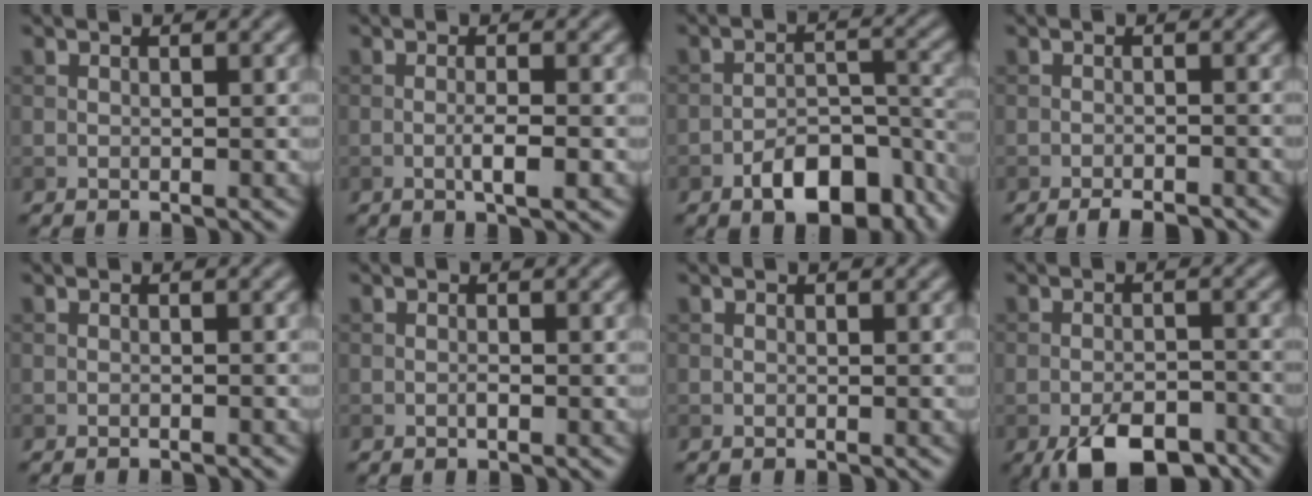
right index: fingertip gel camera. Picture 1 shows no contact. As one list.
[{"total": 2.2, "force": [-0.7, 0.3, 2.1], "torque": [-0.036, 0.002, -0.014]}, {"total": 7.8, "force": [-4.9, 3.7, 4.8], "torque": [-0.064, 0.003, -0.083]}, {"total": 2.6, "force": [-2.2, 0.5, 1.4], "torque": [-0.022, 0.001, -0.034]}, {"total": 0.8, "force": [-0.7, 0.1, 0.3], "torque": [0.001, 0.001, -0.013]}, {"total": 0.5, "force": [-0.2, 0.1, 0.5], "torque": [-0.009, 0.000, -0.005]}, {"total": 0.0}, {"total": 7.6, "force": [-4.8, 3.2, 4.9], "torque": [-0.077, -0.014, -0.075]}]